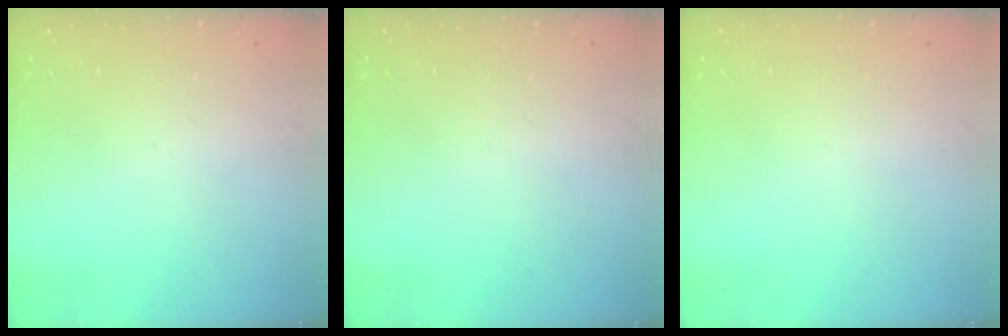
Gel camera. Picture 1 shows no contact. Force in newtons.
{"total": 0.0}
{"total": 0.0}